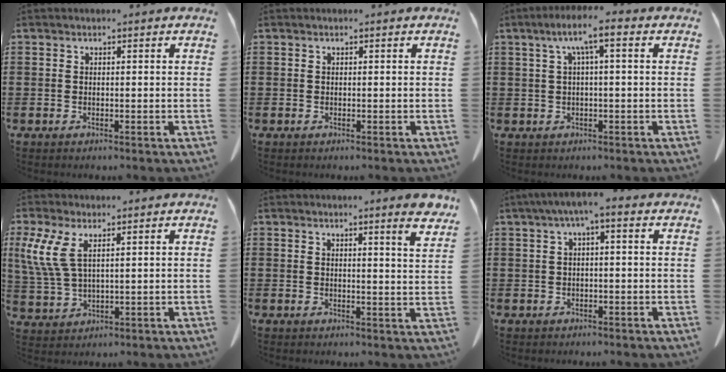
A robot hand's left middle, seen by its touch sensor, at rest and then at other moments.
{"total": 0.0}
{"total": 5.1, "force": [1.2, 0.8, 4.9], "torque": [-0.096, 0.008, 0.016]}
{"total": 6.2, "force": [3.0, 2.3, 5.0], "torque": [-0.137, -0.006, 0.047]}
{"total": 4.0, "force": [3.6, -0.7, 1.8], "torque": [-0.036, -0.018, 0.061]}
{"total": 2.7, "force": [-0.7, 0.6, 2.6], "torque": [-0.044, 0.005, -0.015]}